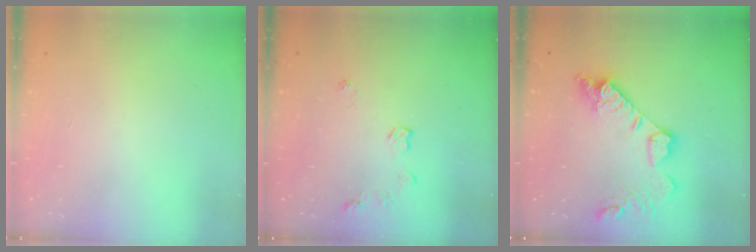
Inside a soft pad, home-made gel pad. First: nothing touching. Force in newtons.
{"total": 6.1, "press": 6.1, "slide": 0.8}
{"total": 15.0, "press": 14.9, "slide": 1.4}